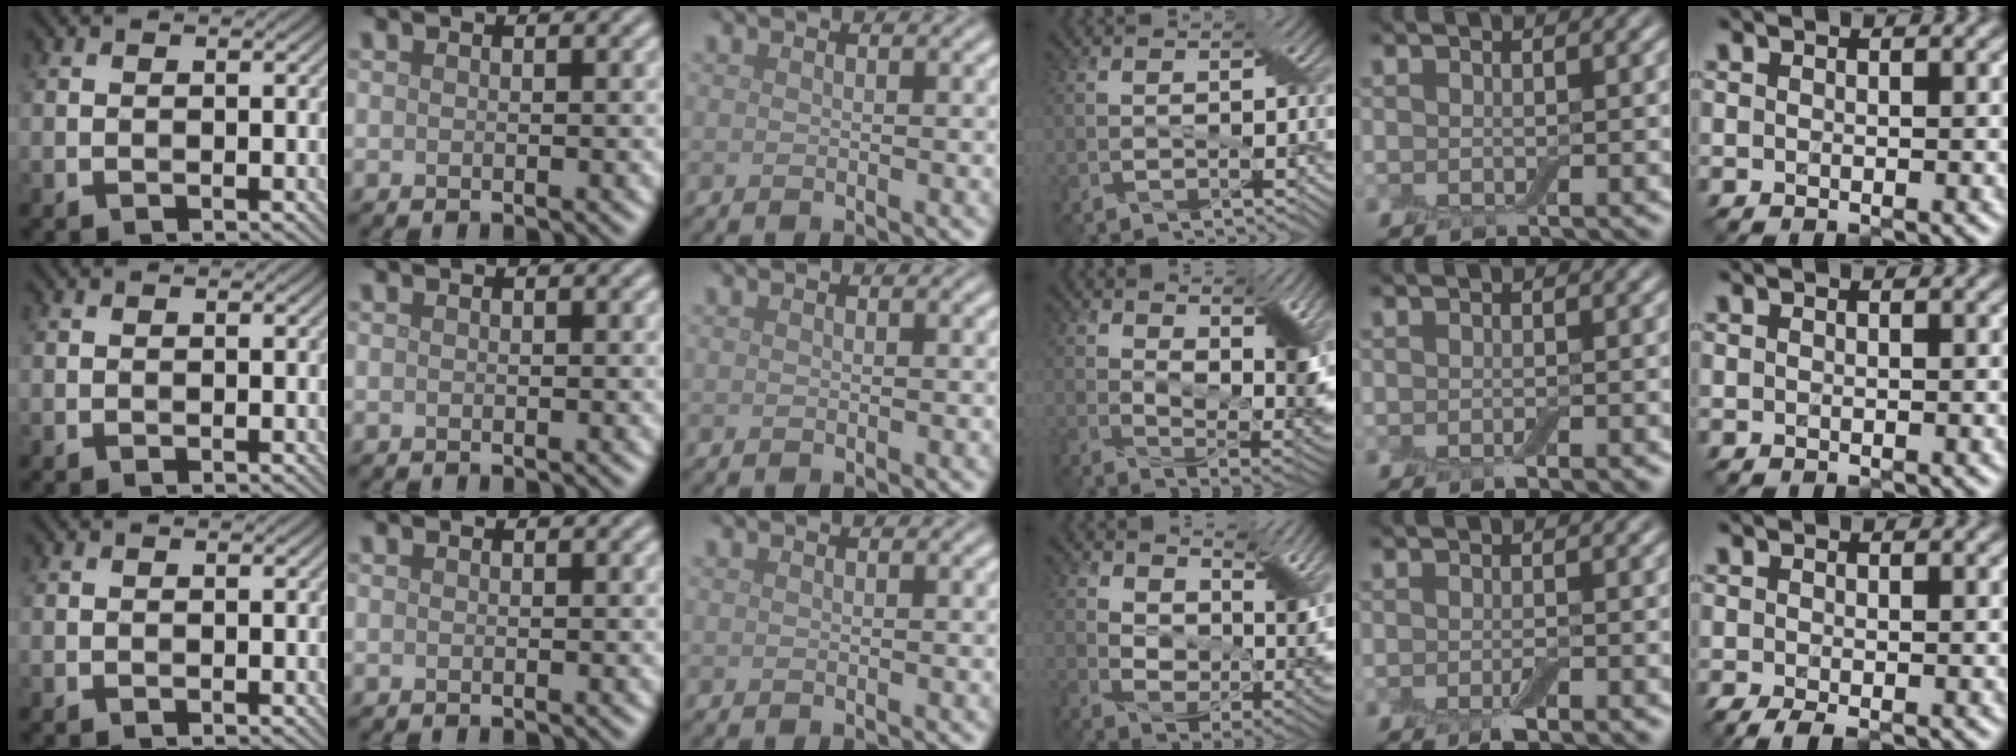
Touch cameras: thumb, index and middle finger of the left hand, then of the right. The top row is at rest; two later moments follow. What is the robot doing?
{"motion": "squeeze", "object": "air blower"}